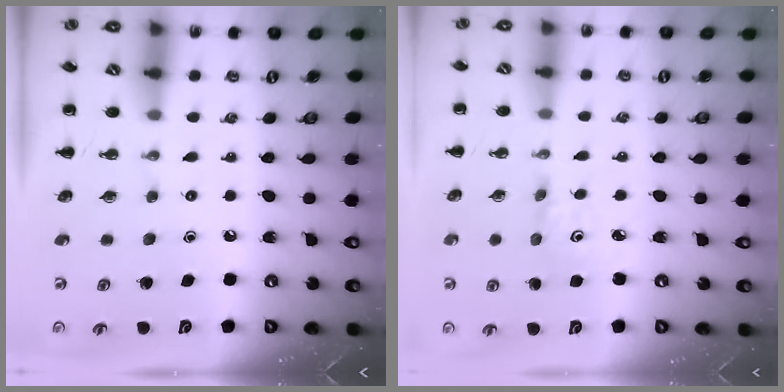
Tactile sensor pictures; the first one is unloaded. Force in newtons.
{"total": 2.9, "press": 2.8, "slide": 0.8}